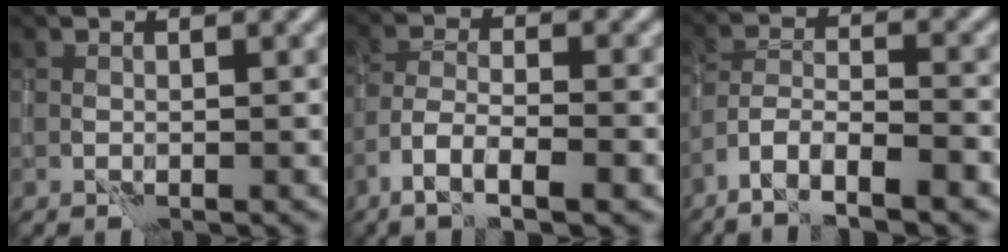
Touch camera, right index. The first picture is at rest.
{"total": 5.0, "force": [-3.2, 1.1, 3.7], "torque": [-0.072, 0.003, -0.058]}
{"total": 6.4, "force": [-4.7, 1.4, 4.1], "torque": [-0.071, 0.003, -0.085]}